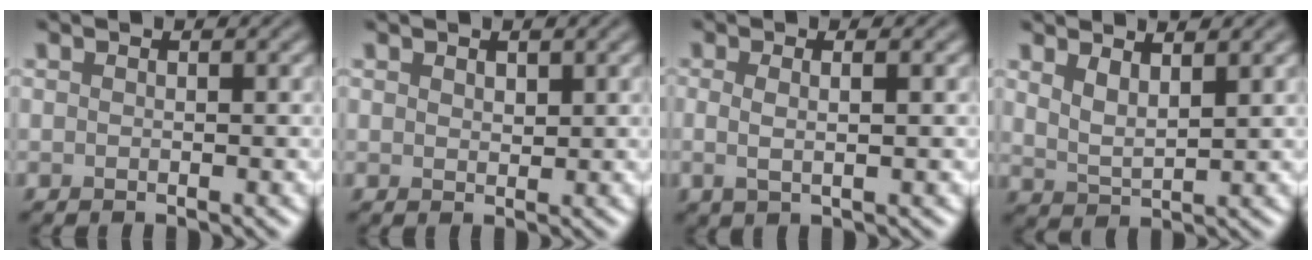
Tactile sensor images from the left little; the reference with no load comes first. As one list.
[{"total": 1.0, "force": [0.7, 0.5, 0.4], "torque": [-0.008, 0.000, 0.014]}, {"total": 2.2, "force": [0.2, 0.7, 2.1], "torque": [-0.035, 0.002, 0.002]}, {"total": 2.6, "force": [1.9, 0.7, 1.7], "torque": [-0.035, -0.006, 0.038]}]